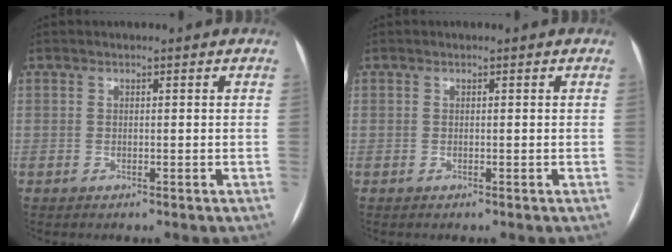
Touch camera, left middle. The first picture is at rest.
{"total": 0.0}